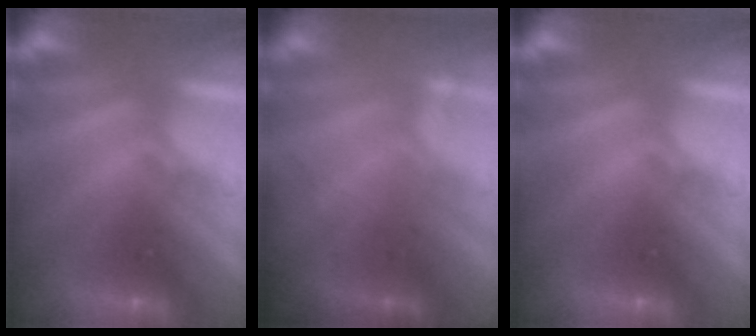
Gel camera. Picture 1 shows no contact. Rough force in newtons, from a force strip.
{"total": 1.8}
{"total": 0.0}